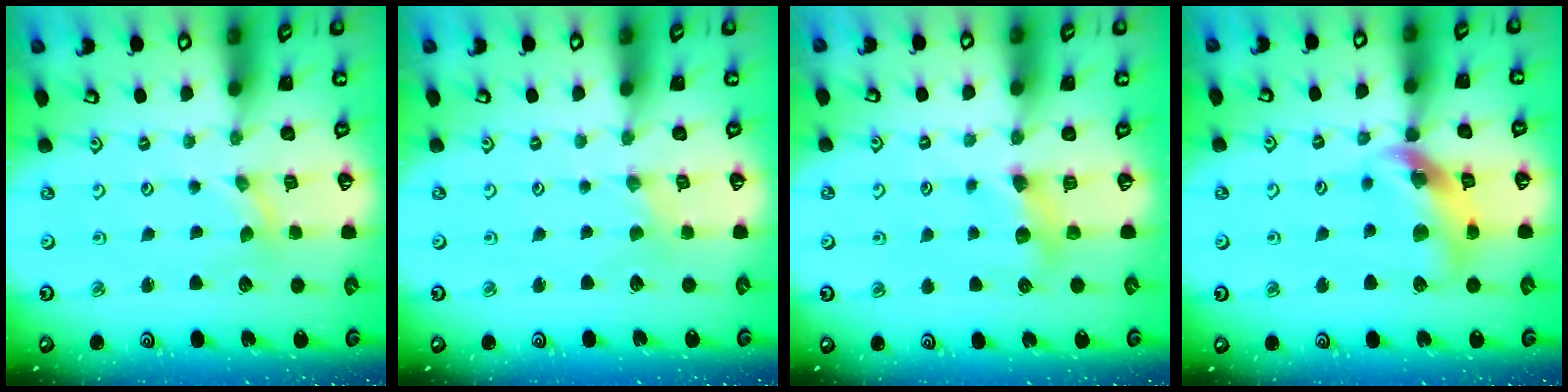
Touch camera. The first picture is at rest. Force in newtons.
{"total": 0.0}
{"total": 5.8, "press": 5.8, "slide": 0.1}
{"total": 14.3, "press": 14.2, "slide": 1.6}